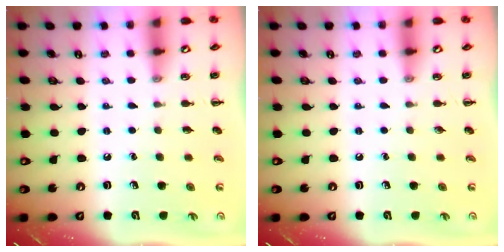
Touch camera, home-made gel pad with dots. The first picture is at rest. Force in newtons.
{"total": 0.0}